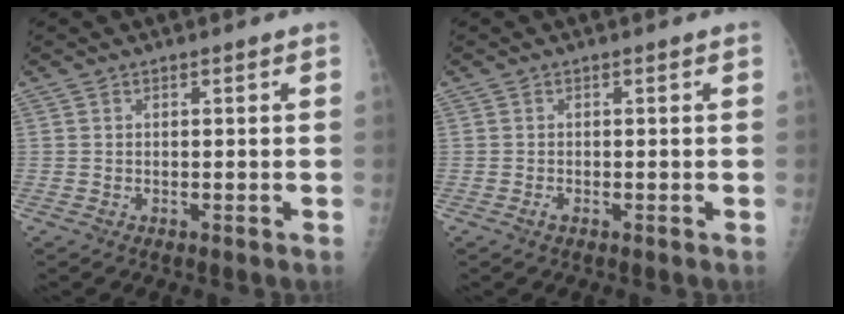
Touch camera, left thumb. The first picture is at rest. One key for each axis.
{"total": 0.7, "fx": -0.3, "fy": 0.4, "fz": 0.5, "tx": -0.010, "ty": -0.001, "tz": -0.006}